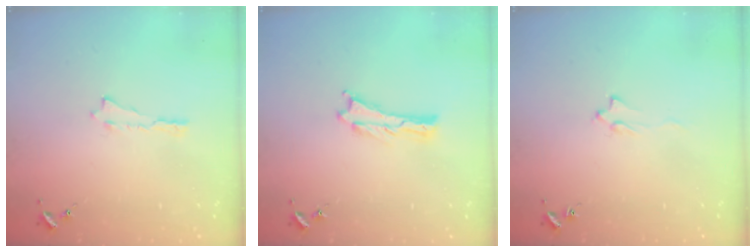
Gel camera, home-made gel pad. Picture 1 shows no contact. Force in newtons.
{"total": 0.0}
{"total": 1.6, "press": 1.5, "slide": 0.2}